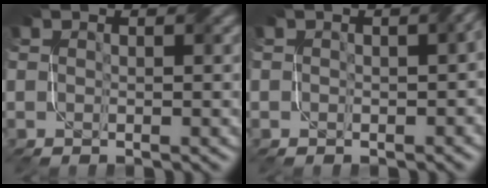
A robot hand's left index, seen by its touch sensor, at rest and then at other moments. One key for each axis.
{"total": 2.2, "fx": 0.1, "fy": 1.2, "fz": 1.8, "tx": -0.016, "ty": 0.003, "tz": 0.001}